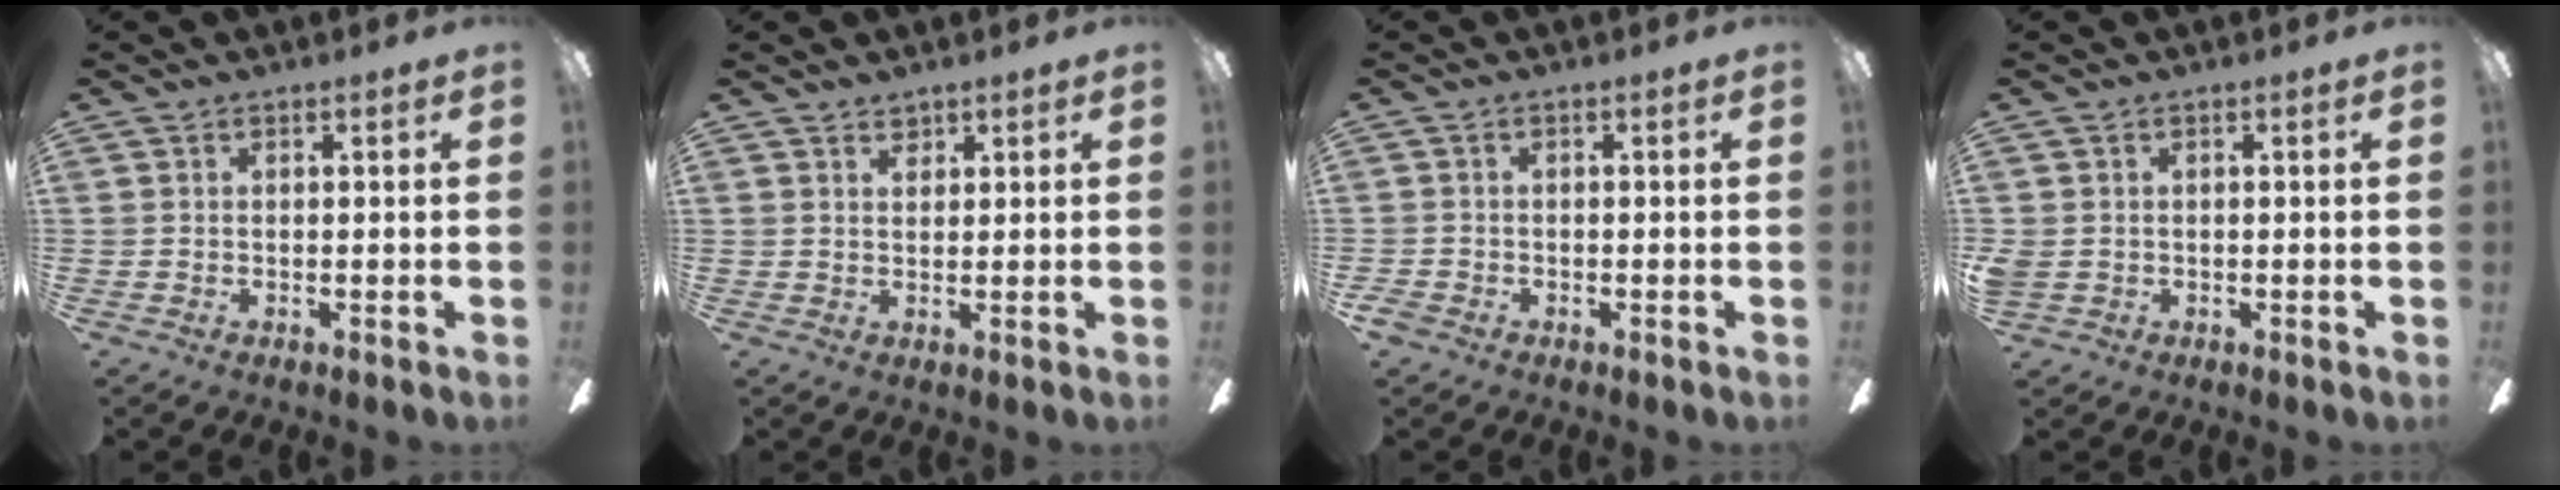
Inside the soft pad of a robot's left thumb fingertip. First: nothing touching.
{"total": 2.0, "force": [1.6, 1.0, 0.6], "torque": [-0.005, -0.004, 0.028]}
{"total": 2.0, "force": [-1.3, 1.3, 0.8], "torque": [-0.018, 0.005, -0.027]}
{"total": 2.0, "force": [-0.3, 1.8, 0.8], "torque": [-0.013, 0.005, -0.005]}